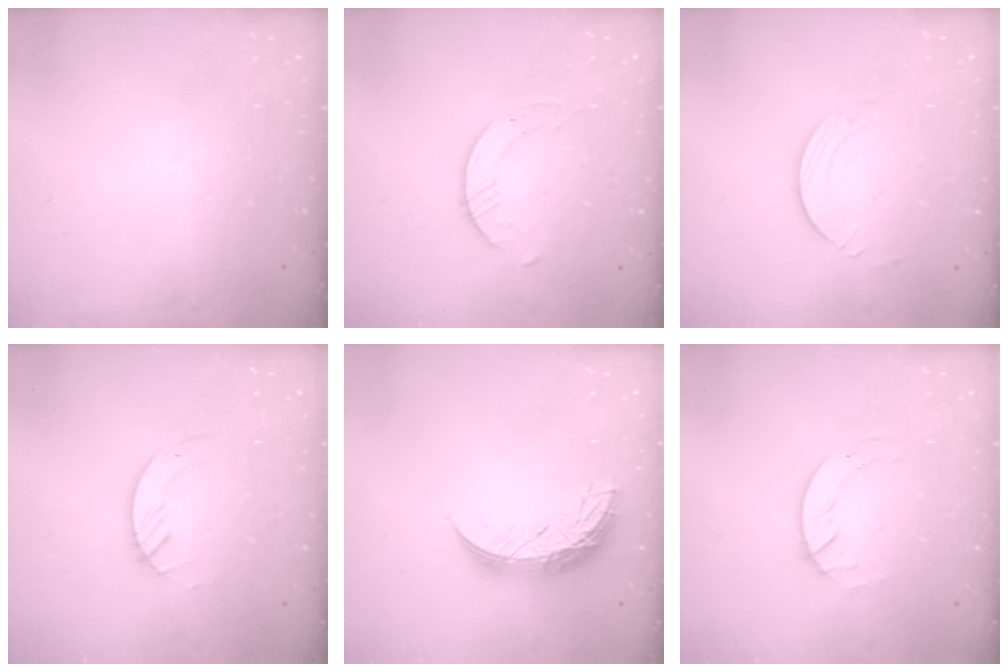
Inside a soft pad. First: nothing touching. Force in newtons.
{"total": 1.7, "press": 1.7, "slide": 0.2}
{"total": 1.9, "press": 1.9, "slide": 0.1}
{"total": 2.6, "press": 2.6, "slide": 0.3}
{"total": 10.5, "press": 10.5, "slide": 0.8}
{"total": 3.6, "press": 3.6, "slide": 0.4}